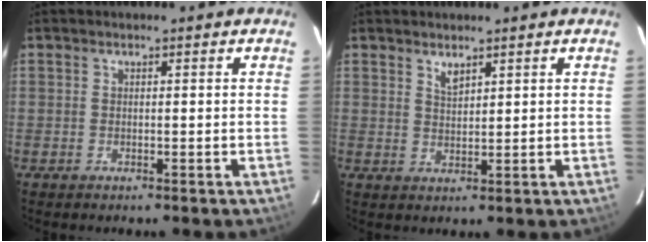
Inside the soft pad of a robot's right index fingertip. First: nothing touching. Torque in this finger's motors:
{"motor_torque": [0.35, 0.28, 0.16, 0.03]}